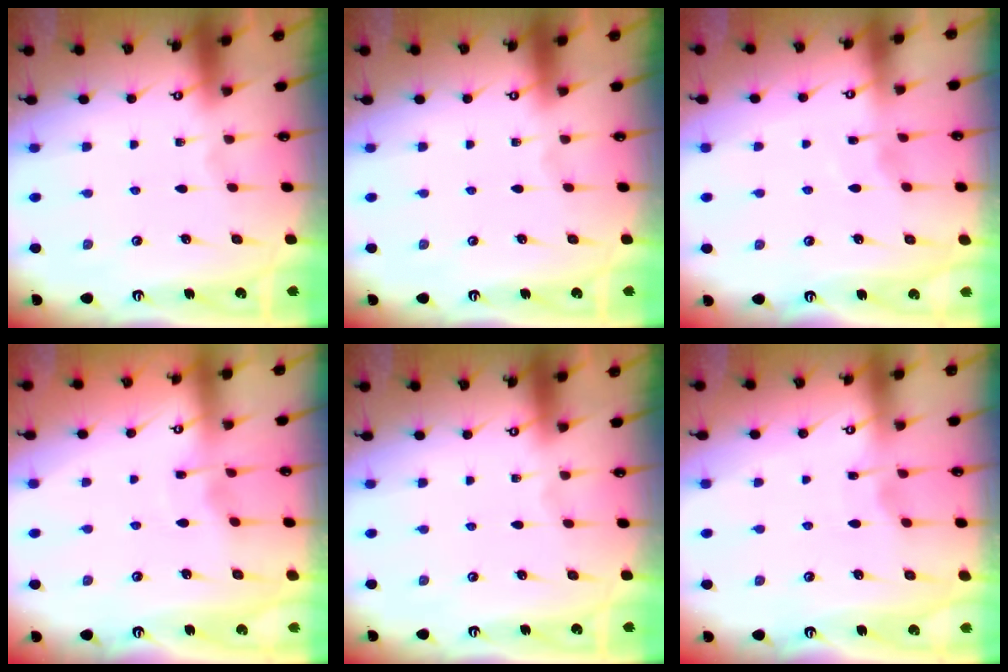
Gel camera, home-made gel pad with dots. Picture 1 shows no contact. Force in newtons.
{"total": 0.0}
{"total": 2.8, "press": 2.8, "slide": 0.5}
{"total": 2.9, "press": 2.9, "slide": 0.1}
{"total": 0.0}
{"total": 2.6, "press": 2.6, "slide": 0.3}